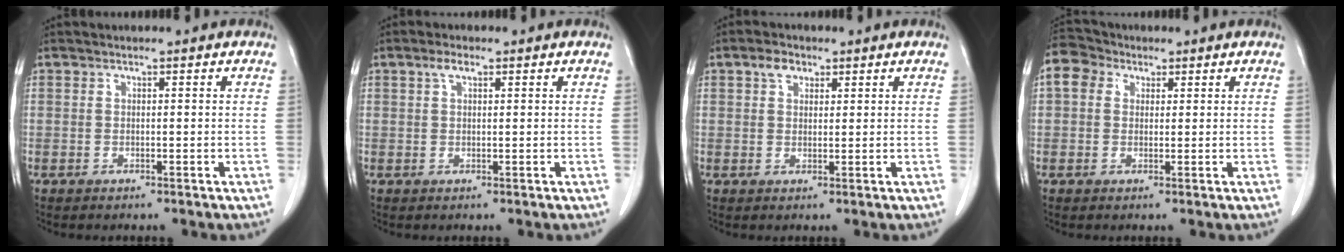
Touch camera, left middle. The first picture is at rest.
{"total": 2.0, "force": [1.1, 0.7, 1.5], "torque": [-0.034, 0.008, 0.022]}
{"total": 2.7, "force": [1.6, 1.8, 1.4], "torque": [-0.029, 0.008, 0.029]}
{"total": 4.6, "force": [1.8, 3.7, 2.1], "torque": [-0.047, 0.024, 0.034]}